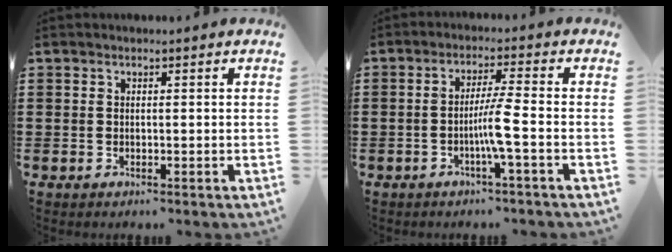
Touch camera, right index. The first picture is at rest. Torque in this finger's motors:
{"motor_torque": [1.13, 1.01, 0.37, 0.11]}